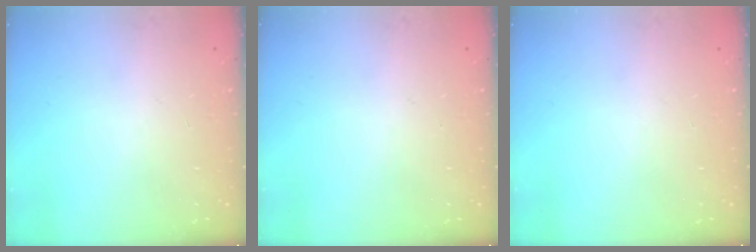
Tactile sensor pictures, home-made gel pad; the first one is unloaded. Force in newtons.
{"total": 0.0}
{"total": 0.0}